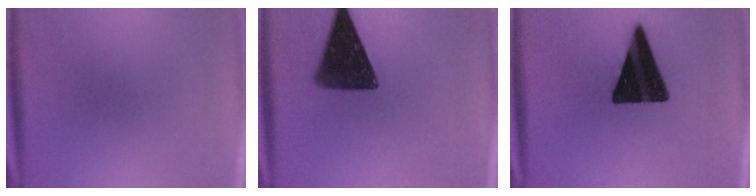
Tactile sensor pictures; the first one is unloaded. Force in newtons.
{"total": 12.8}
{"total": 17.9}